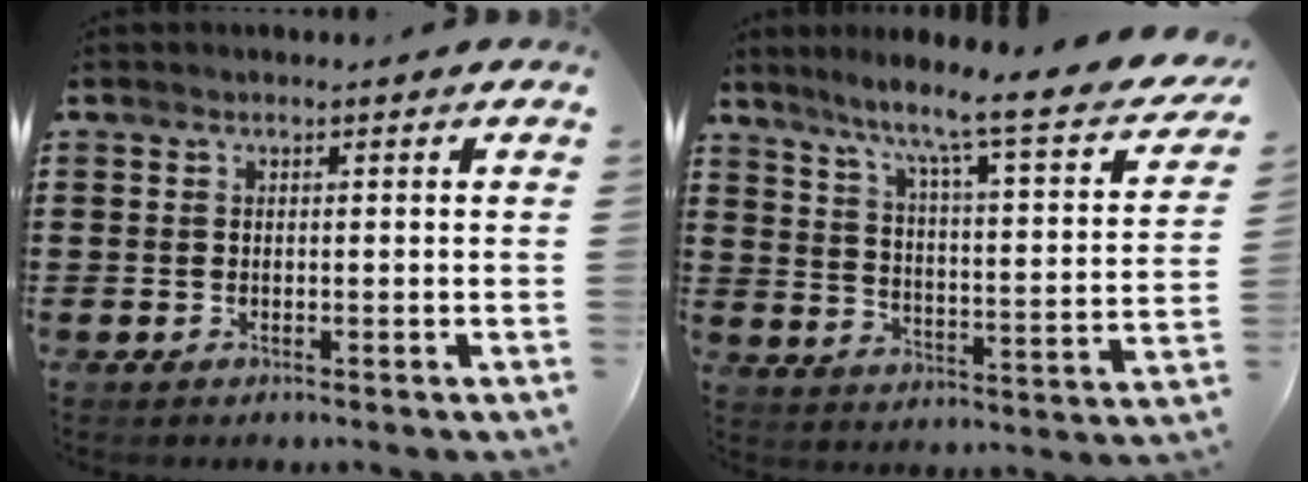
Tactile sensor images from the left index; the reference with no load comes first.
{"total": 7.0, "force": [5.5, -0.7, 4.2], "torque": [-0.098, -0.055, 0.076]}